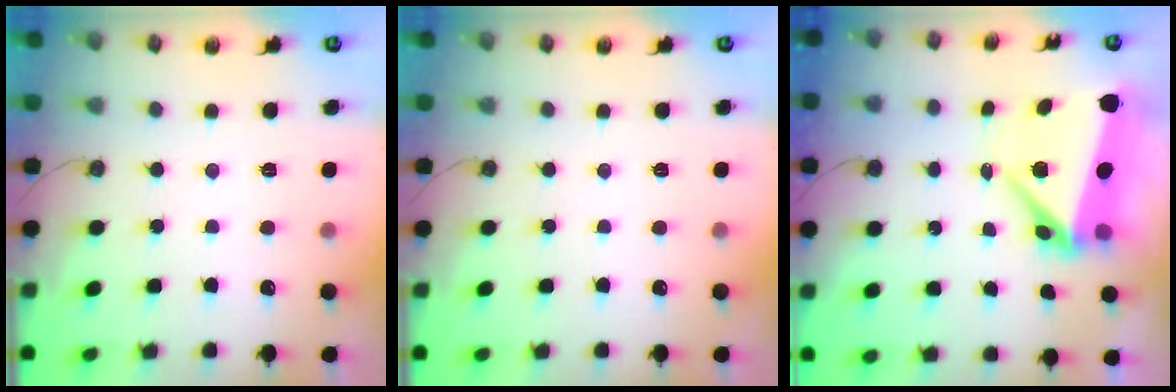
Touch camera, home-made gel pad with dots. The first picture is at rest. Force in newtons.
{"total": 0.0}
{"total": 8.4, "press": 8.2, "slide": 1.7}